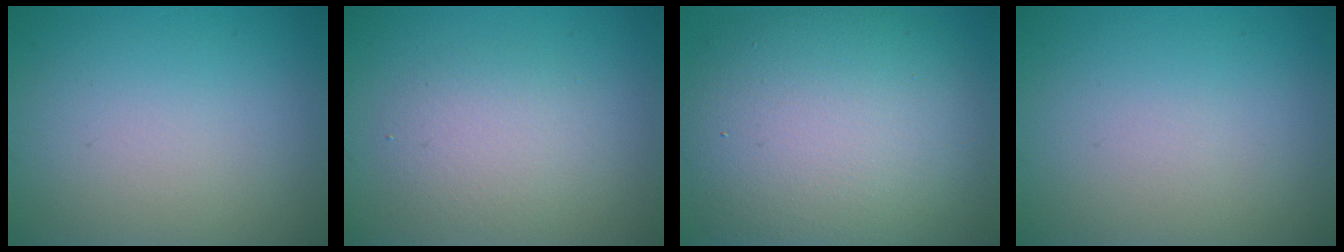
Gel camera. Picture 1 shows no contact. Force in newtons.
{"total": 3.0, "press": 3.0, "slide": 0.2}
{"total": 12.4, "press": 12.3, "slide": 1.4}
{"total": 0.0}